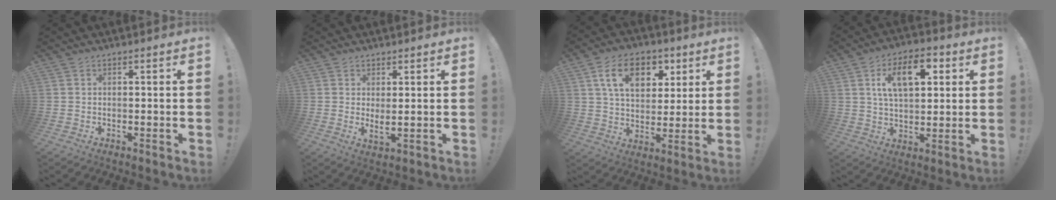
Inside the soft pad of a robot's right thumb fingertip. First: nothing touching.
{"total": 2.8, "force": [1.6, 0.2, 2.3], "torque": [-0.028, -0.020, 0.026]}
{"total": 14.8, "force": [6.3, 9.7, 9.3], "torque": [-0.150, -0.005, 0.117]}
{"total": 13.0, "force": [4.6, 7.1, 9.8], "torque": [-0.160, 0.008, 0.081]}